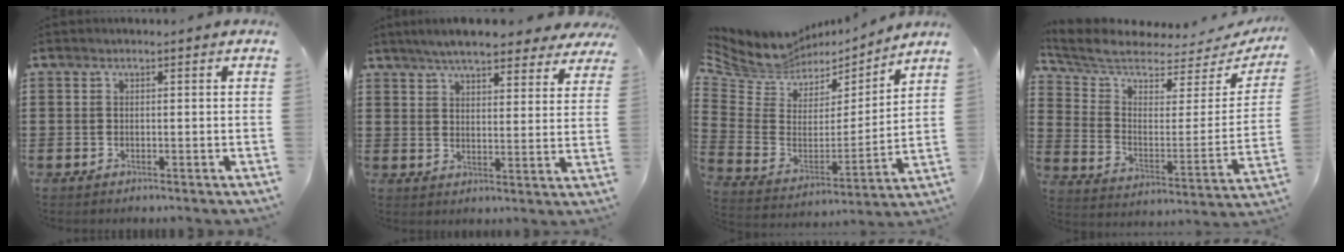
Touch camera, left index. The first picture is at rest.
{"total": 6.4, "force": [5.9, 0.7, 2.4], "torque": [-0.060, -0.018, 0.104]}
{"total": 6.8, "force": [5.8, 3.5, 1.0], "torque": [-0.062, -0.039, 0.103]}
{"total": 5.5, "force": [5.1, 1.3, 1.8], "torque": [-0.067, -0.051, 0.085]}